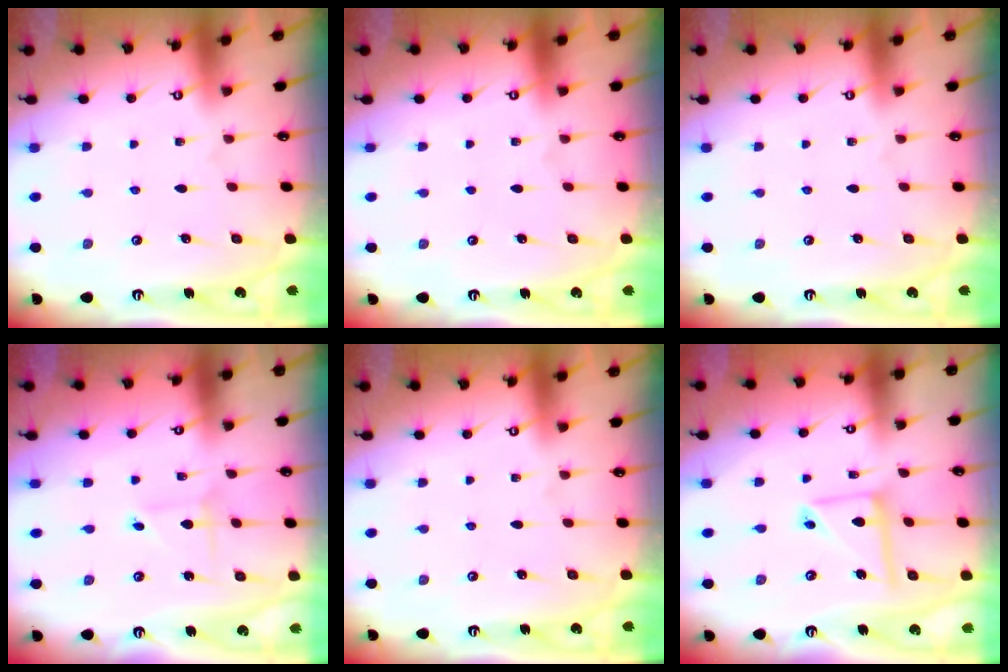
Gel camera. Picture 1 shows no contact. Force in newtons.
{"total": 0.0}
{"total": 0.0}
{"total": 1.0, "press": 1.0, "slide": 0.1}
{"total": 0.0}
{"total": 9.1, "press": 9.1, "slide": 0.9}